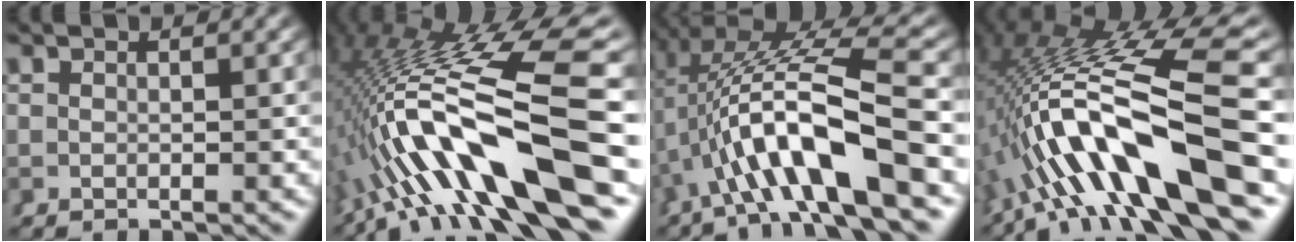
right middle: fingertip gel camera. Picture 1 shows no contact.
{"total": 14.9, "force": [-1.8, 5.8, 13.7], "torque": [-0.240, 0.001, -0.017]}
{"total": 9.2, "force": [-0.2, 3.0, 8.8], "torque": [-0.159, 0.002, 0.006]}
{"total": 14.0, "force": [-0.4, 5.1, 13.0], "torque": [-0.233, 0.005, -0.001]}